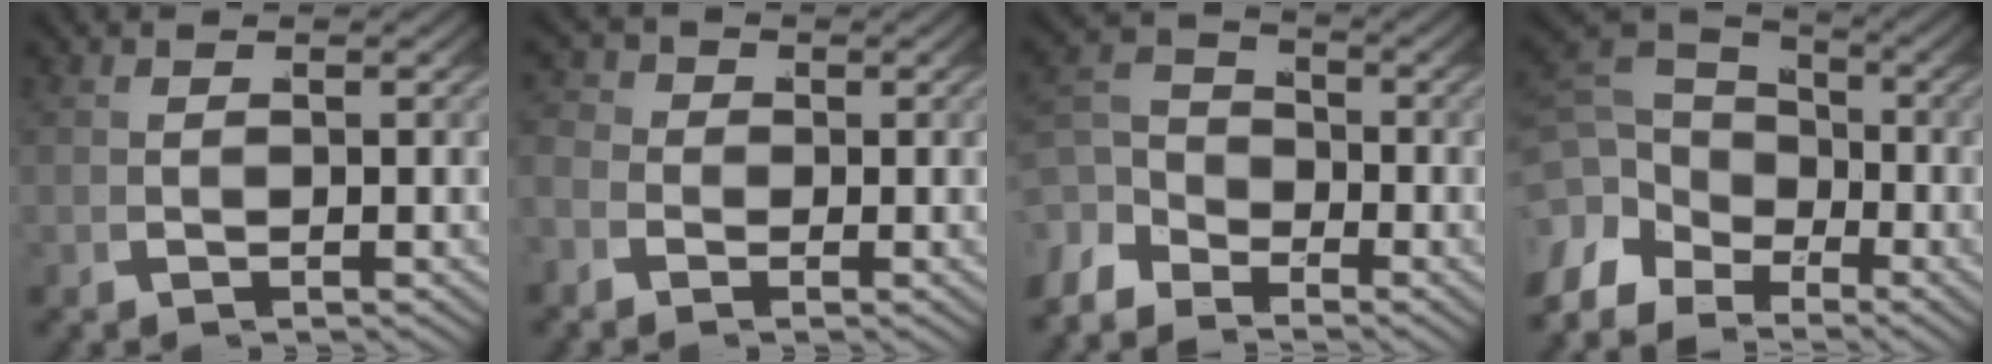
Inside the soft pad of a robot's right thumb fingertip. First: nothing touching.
{"total": 2.5, "force": [-0.4, 2.3, 0.9], "torque": [-0.016, -0.004, -0.016]}
{"total": 3.9, "force": [-0.9, 2.9, 2.5], "torque": [-0.036, -0.009, -0.020]}
{"total": 6.1, "force": [-0.6, 4.4, 4.2], "torque": [-0.066, -0.010, -0.009]}